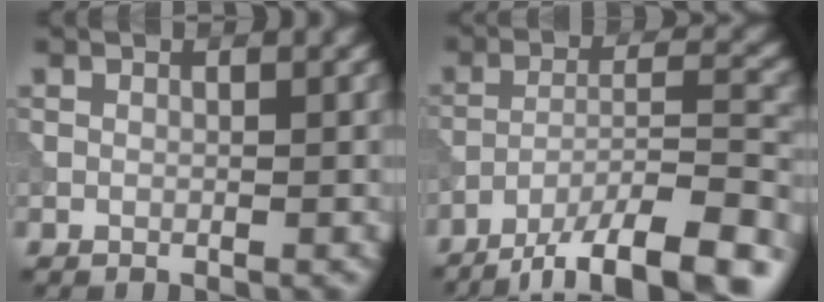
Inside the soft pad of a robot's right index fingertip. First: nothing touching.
{"total": 13.0, "force": [-10.2, 3.4, 7.3], "torque": [-0.117, -0.005, -0.152]}